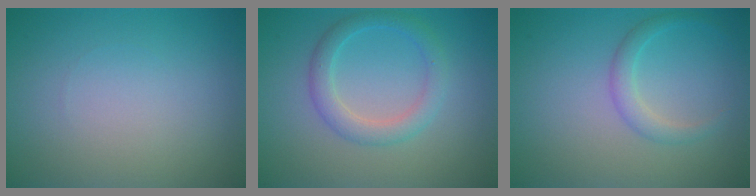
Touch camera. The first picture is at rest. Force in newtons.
{"total": 2.8, "press": 2.8, "slide": 0.0}
{"total": 1.8, "press": 1.8, "slide": 0.1}